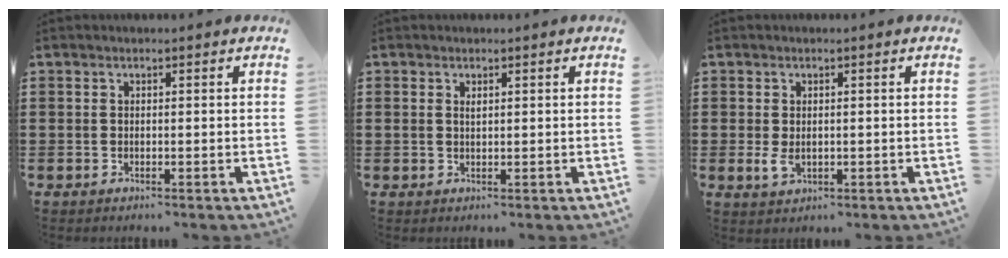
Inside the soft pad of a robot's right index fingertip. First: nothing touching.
{"total": 0.7, "force": [0.4, 0.4, 0.5], "torque": [-0.011, 0.002, 0.008]}
{"total": 2.0, "force": [-0.2, 1.2, 1.7], "torque": [-0.041, -0.003, -0.004]}